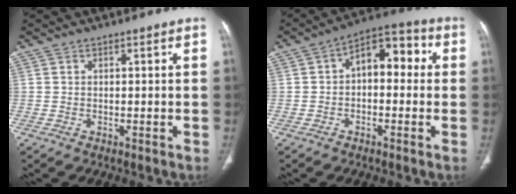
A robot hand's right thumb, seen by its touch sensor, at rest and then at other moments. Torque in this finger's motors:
{"motor_torque": [0.44, 1.80, 0.78, -0.73, 0.05]}